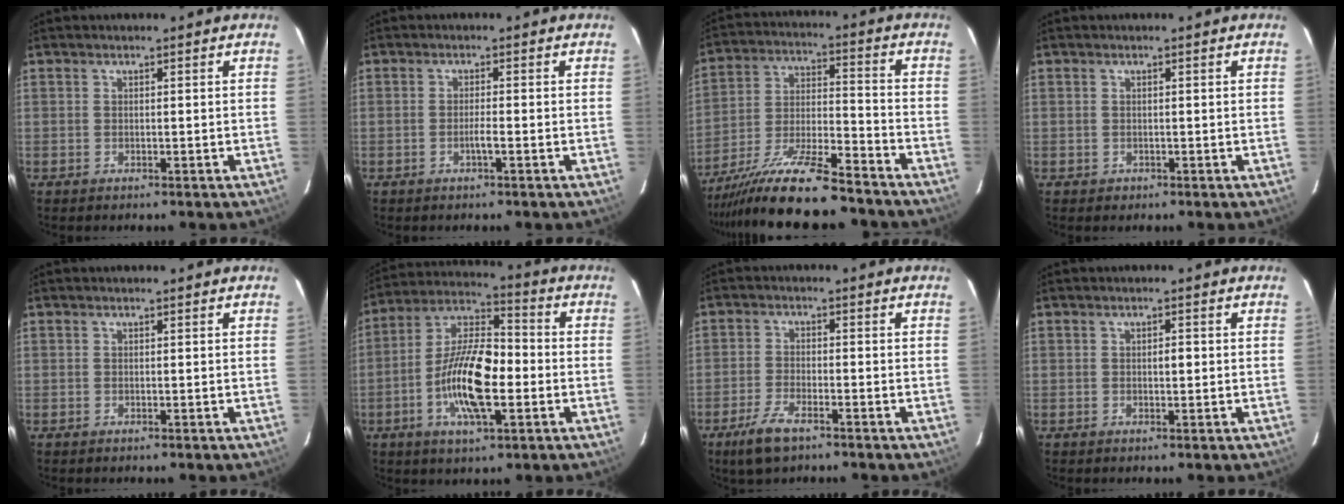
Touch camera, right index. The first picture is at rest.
{"total": 1.7, "force": [-0.7, 0.0, 1.6], "torque": [-0.031, 0.000, -0.014]}
{"total": 16.8, "force": [-14.1, 1.5, 9.1], "torque": [-0.182, -0.017, -0.250]}
{"total": 0.8, "force": [-0.2, 0.8, 0.0], "torque": [0.000, 0.004, -0.002]}
{"total": 0.0}
{"total": 14.7, "force": [-3.4, 4.4, 13.6], "torque": [-0.267, 0.010, -0.062]}
{"total": 5.5, "force": [-3.7, 1.5, 3.7], "torque": [-0.086, -0.008, -0.065]}
{"total": 1.2, "force": [0.0, 0.5, 1.1], "torque": [-0.017, 0.002, 0.001]}